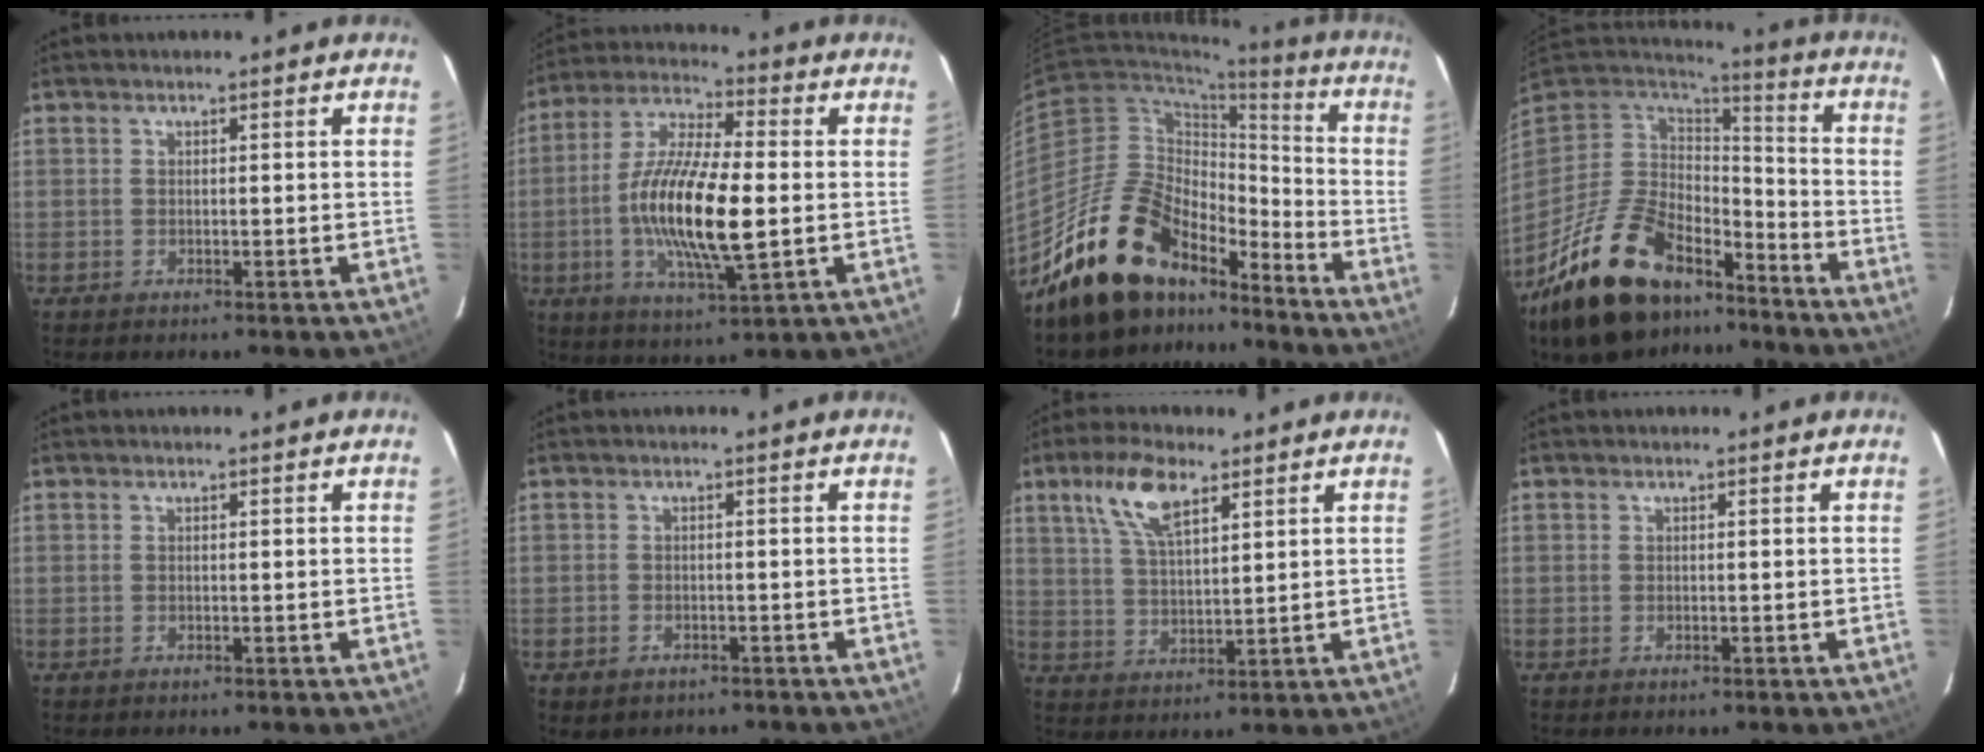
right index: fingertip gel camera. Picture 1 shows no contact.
{"total": 16.7, "force": [-1.7, 4.3, 16.0], "torque": [-0.320, -0.003, -0.037]}
{"total": 19.0, "force": [-15.0, 8.7, 7.6], "torque": [-0.143, 0.029, -0.244]}
{"total": 22.4, "force": [-15.0, 10.7, 12.8], "torque": [-0.255, -0.013, -0.242]}
{"total": 0.0}
{"total": 3.0, "force": [-1.7, 2.2, 1.0], "torque": [-0.027, -0.005, -0.020]}
{"total": 9.5, "force": [5.4, 3.6, 6.9], "torque": [-0.134, 0.016, 0.106]}
{"total": 0.5, "force": [-0.2, 0.5, -0.1], "torque": [0.001, 0.002, -0.002]}